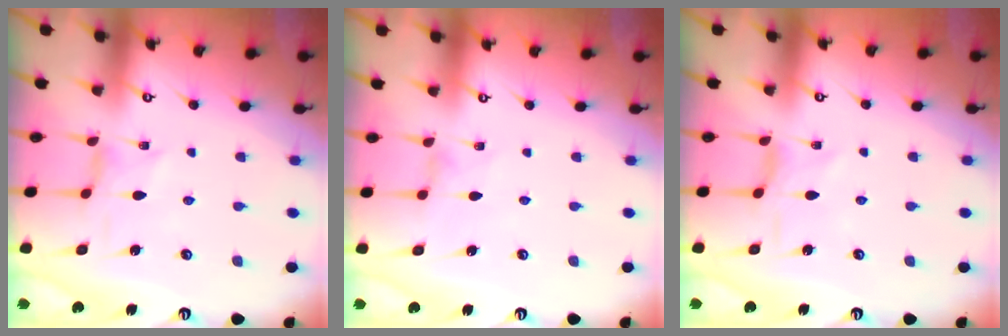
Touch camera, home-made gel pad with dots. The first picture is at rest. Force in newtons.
{"total": 0.0}
{"total": 0.9, "press": 0.8, "slide": 0.4}